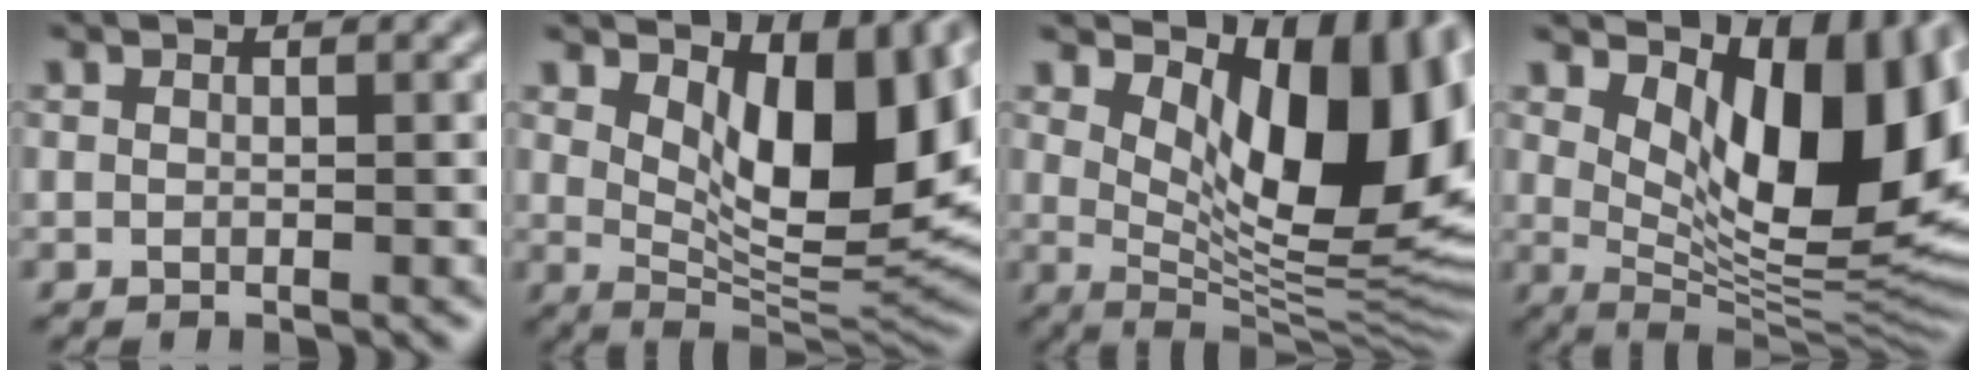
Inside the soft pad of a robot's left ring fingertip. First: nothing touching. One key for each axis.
{"total": 10.6, "fx": 3.3, "fy": 4.9, "fz": 8.8, "tx": -0.131, "ty": -0.017, "tz": 0.057}
{"total": 13.0, "fx": 4.3, "fy": 5.7, "fz": 10.9, "tx": -0.141, "ty": -0.008, "tz": 0.077}
{"total": 12.9, "fx": 4.3, "fy": 5.8, "fz": 10.8, "tx": -0.141, "ty": -0.009, "tz": 0.079}